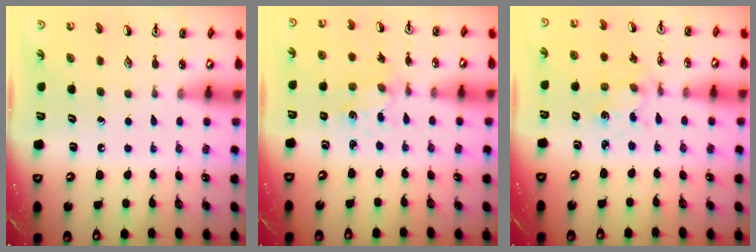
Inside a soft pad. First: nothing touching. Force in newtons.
{"total": 1.5, "press": 1.4, "slide": 0.3}
{"total": 1.8, "press": 1.7, "slide": 0.3}